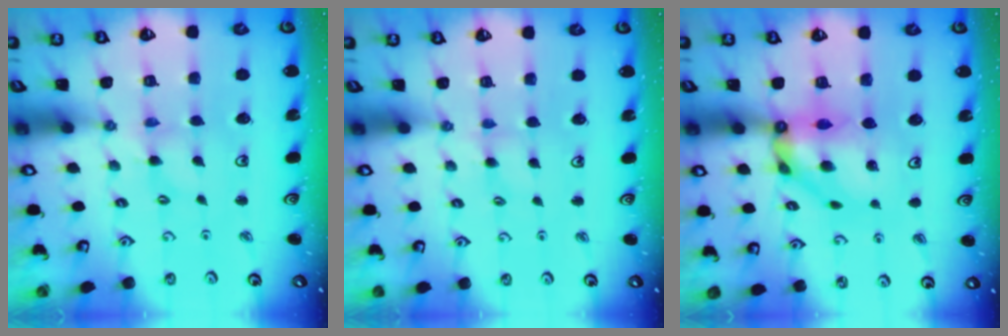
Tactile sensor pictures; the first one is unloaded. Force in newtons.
{"total": 3.1, "press": 3.1, "slide": 0.5}
{"total": 10.6, "press": 10.6, "slide": 0.9}